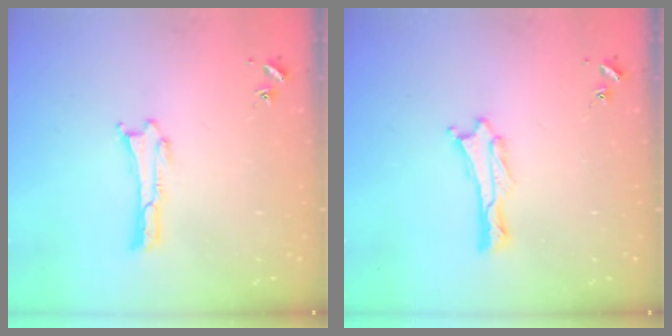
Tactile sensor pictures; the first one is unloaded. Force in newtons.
{"total": 0.6, "press": 0.6, "slide": 0.1}